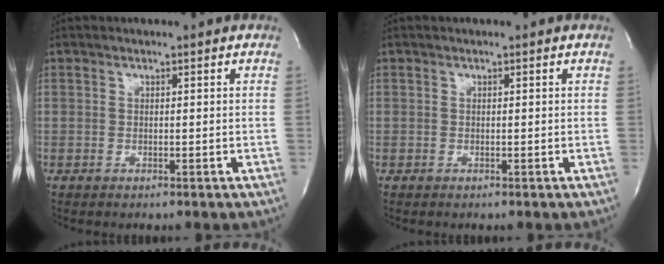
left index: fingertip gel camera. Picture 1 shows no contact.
{"total": 0.0}